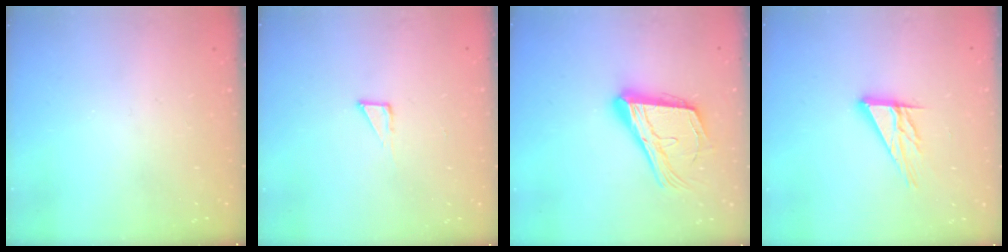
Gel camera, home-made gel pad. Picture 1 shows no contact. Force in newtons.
{"total": 2.8, "press": 2.8, "slide": 0.2}
{"total": 19.0, "press": 18.8, "slide": 3.0}
{"total": 10.9, "press": 10.9, "slide": 1.0}